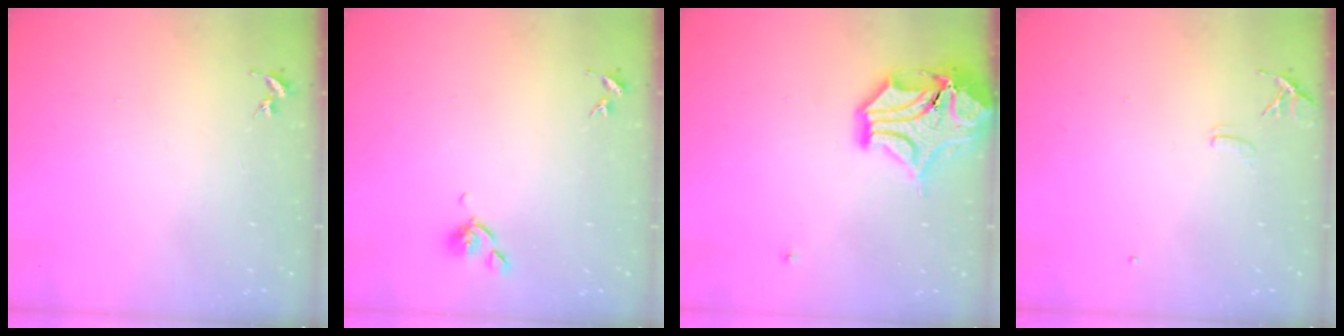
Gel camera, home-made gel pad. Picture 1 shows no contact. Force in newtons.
{"total": 6.2, "press": 6.1, "slide": 1.4}
{"total": 16.3, "press": 16.1, "slide": 2.5}
{"total": 6.7, "press": 6.7, "slide": 0.7}